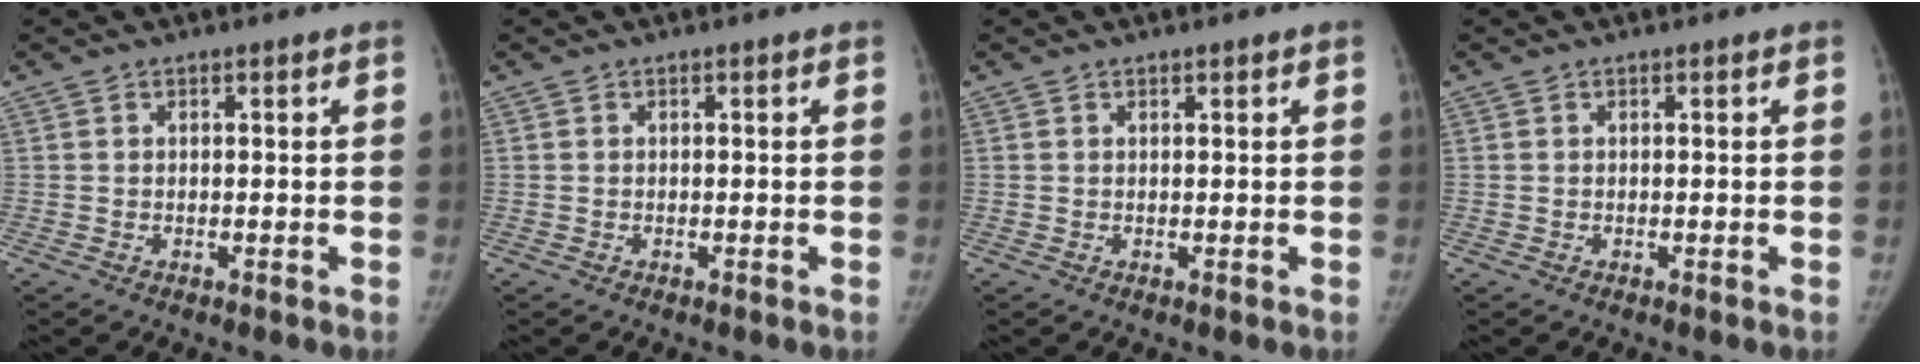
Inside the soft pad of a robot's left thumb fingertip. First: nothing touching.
{"total": 0.0}
{"total": 0.0}
{"total": 0.0}